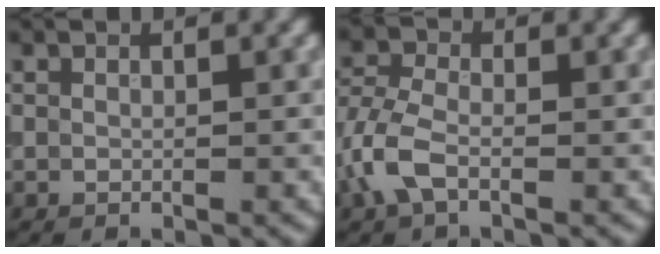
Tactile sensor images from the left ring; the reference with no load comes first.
{"total": 3.8, "force": [-1.5, 2.2, 2.8], "torque": [-0.072, 0.005, -0.043]}